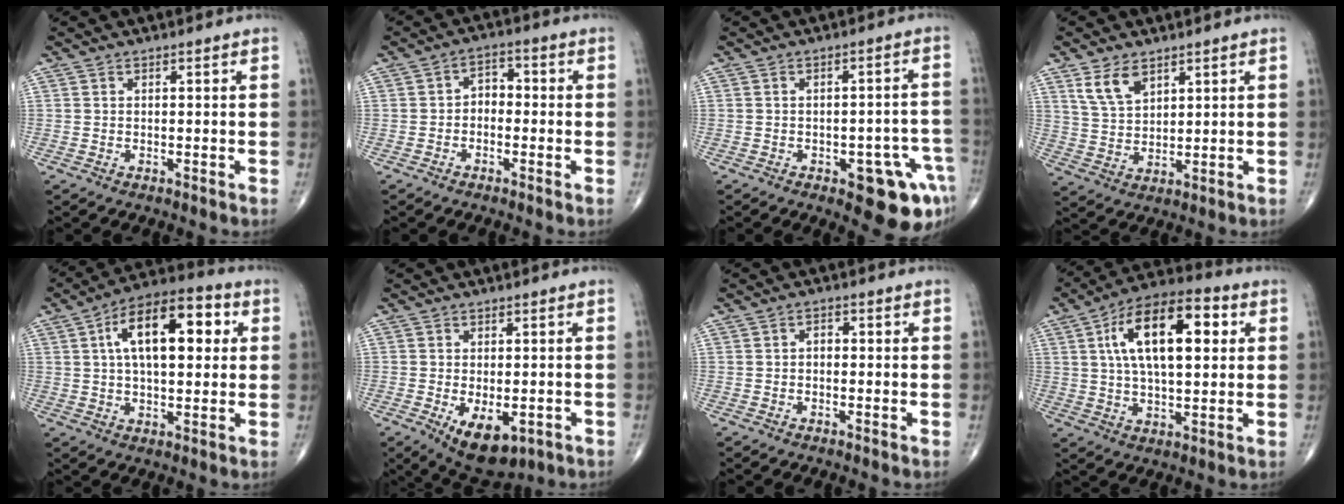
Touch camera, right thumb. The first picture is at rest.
{"total": 3.7, "force": [-0.7, 2.6, 2.5], "torque": [-0.023, 0.021, -0.025]}
{"total": 11.7, "force": [-5.4, 4.8, 9.2], "torque": [-0.077, 0.031, -0.057]}
{"total": 6.5, "force": [3.9, 3.5, 3.7], "torque": [-0.061, -0.019, 0.085]}
{"total": 17.0, "force": [4.0, 8.2, 14.4], "torque": [-0.208, 0.022, 0.057]}
{"total": 9.3, "force": [-3.4, 4.9, 7.1], "torque": [-0.100, -0.007, -0.039]}
{"total": 1.8, "force": [-0.1, 1.2, 1.3], "torque": [-0.013, 0.009, -0.005]}
{"total": 18.3, "force": [4.6, 8.4, 15.6], "torque": [-0.245, 0.013, 0.070]}